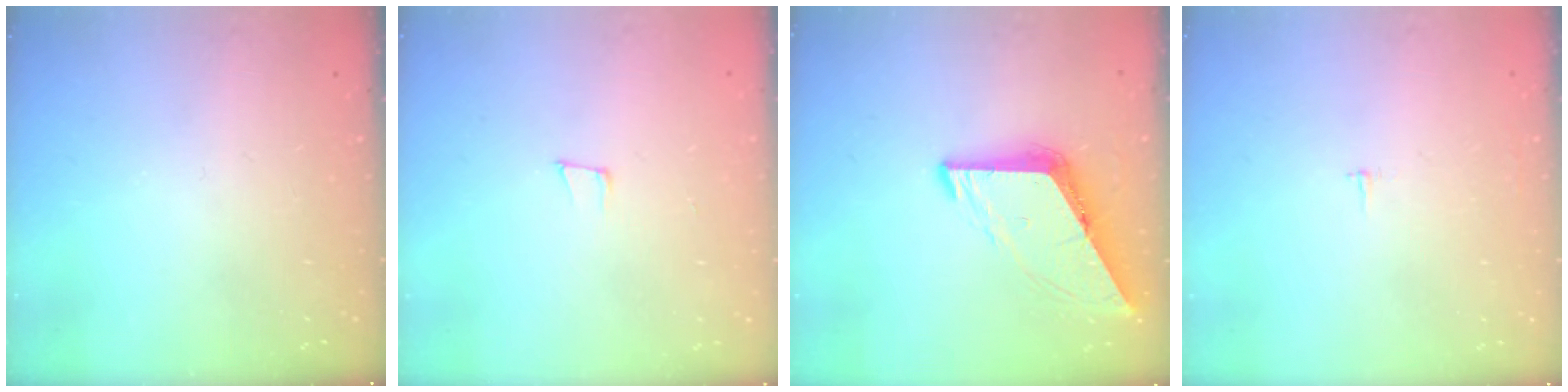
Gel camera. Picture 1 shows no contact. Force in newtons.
{"total": 5.9, "press": 5.2, "slide": 2.8}
{"total": 7.8, "press": 7.8, "slide": 0.6}
{"total": 1.8, "press": 1.8, "slide": 0.1}